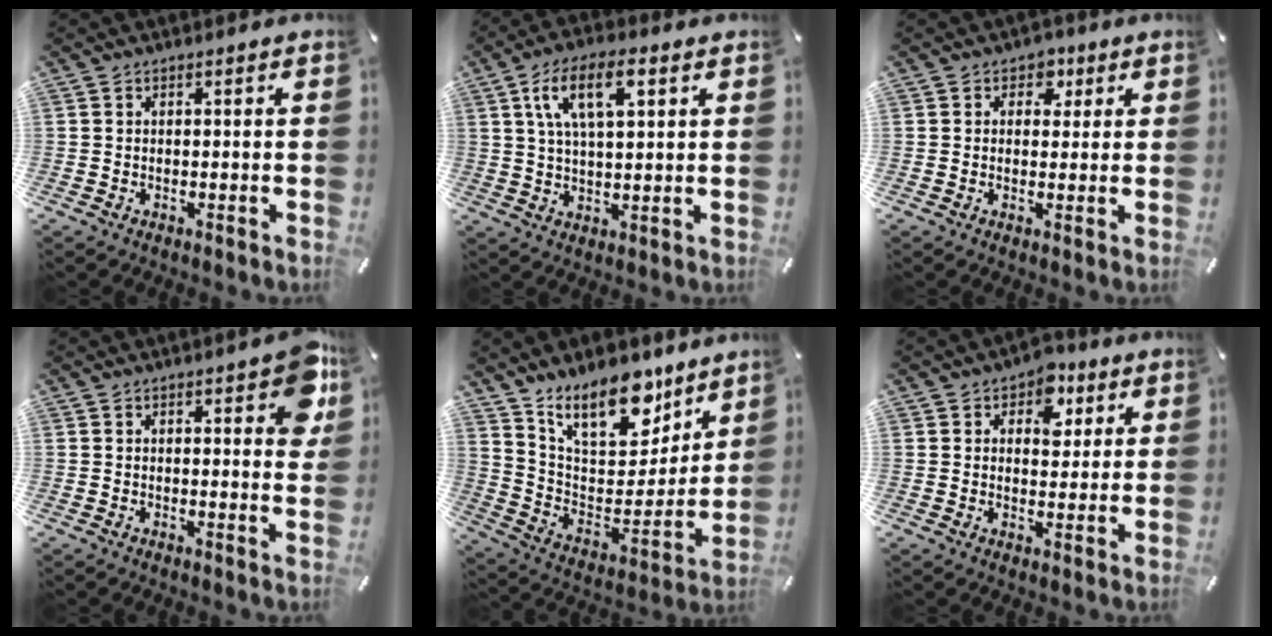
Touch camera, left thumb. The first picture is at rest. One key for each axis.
{"total": 11.1, "fx": 4.8, "fy": 5.0, "fz": 8.7, "tx": -0.162, "ty": 0.000, "tz": 0.080}
{"total": 4.0, "fx": 1.4, "fy": 3.4, "fz": 1.7, "tx": -0.001, "ty": -0.006, "tz": 0.016}
{"total": 7.2, "fx": 3.5, "fy": 2.8, "fz": 5.6, "tx": -0.065, "ty": -0.015, "tz": 0.054}
{"total": 18.9, "fx": 14.6, "fy": 8.8, "fz": 8.2, "tx": -0.128, "ty": -0.115, "tz": 0.259}
{"total": 6.8, "fx": 2.9, "fy": 5.2, "fz": 3.3, "tx": -0.024, "ty": -0.011, "tz": 0.042}